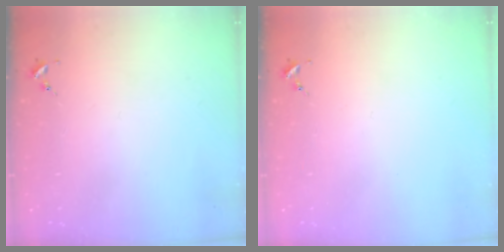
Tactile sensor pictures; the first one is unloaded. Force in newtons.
{"total": 0.0}